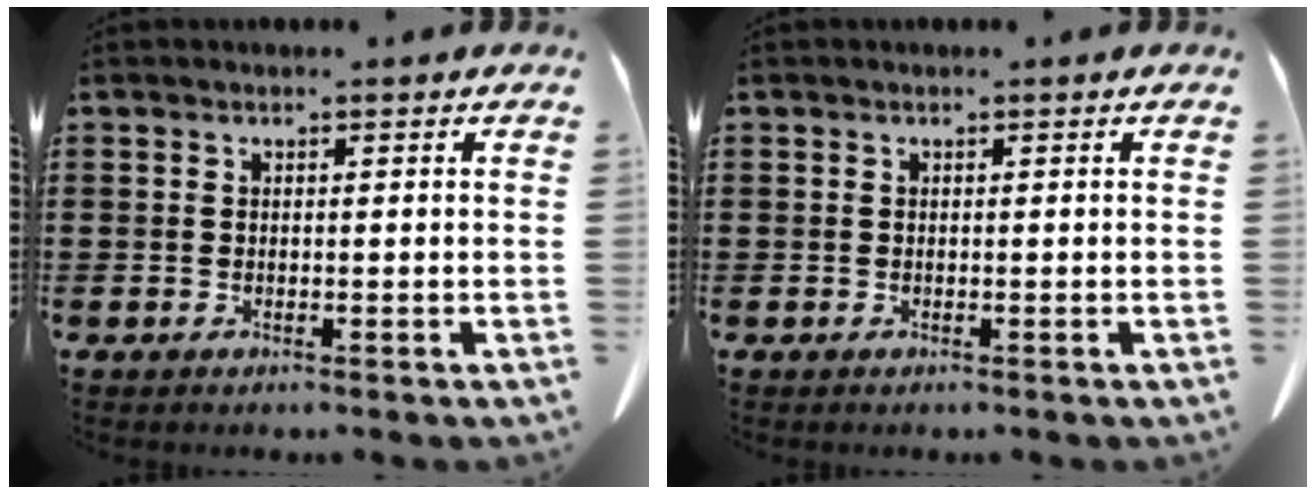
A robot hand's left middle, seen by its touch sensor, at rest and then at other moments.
{"total": 0.0}